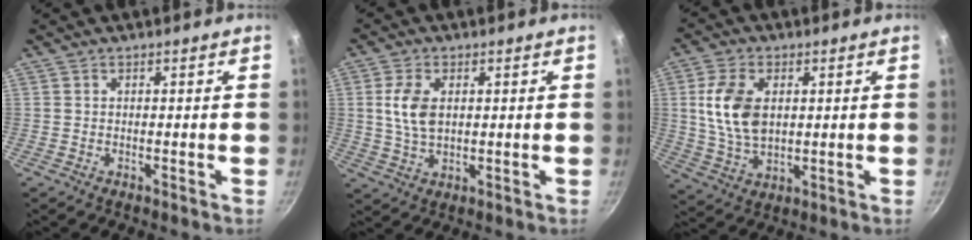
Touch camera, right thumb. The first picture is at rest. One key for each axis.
{"total": 6.9, "fx": 1.3, "fy": 4.1, "fz": 5.5, "tx": -0.103, "ty": -0.002, "tz": 0.027}
{"total": 11.3, "fx": 2.0, "fy": 7.0, "fz": 8.6, "tx": -0.154, "ty": -0.011, "tz": 0.043}